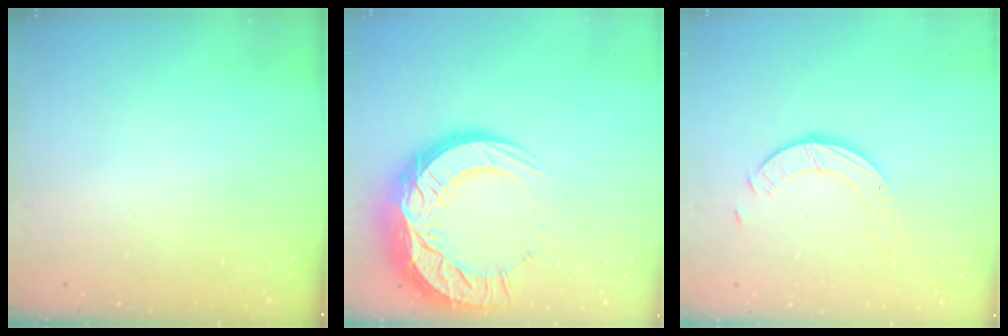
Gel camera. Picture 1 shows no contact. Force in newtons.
{"total": 22.3, "press": 22.2, "slide": 1.9}
{"total": 3.5, "press": 3.5, "slide": 0.2}